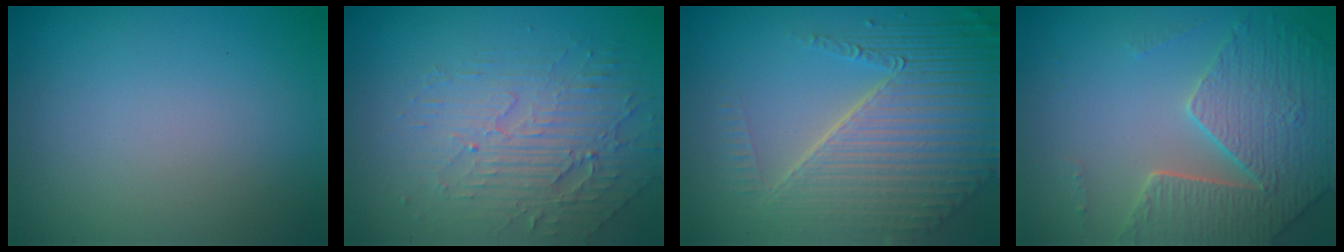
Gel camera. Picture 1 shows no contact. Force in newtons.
{"total": 4.1, "press": 3.7, "slide": 1.8}
{"total": 8.8, "press": 5.7, "slide": 6.7}
{"total": 5.0, "press": 4.6, "slide": 2.1}